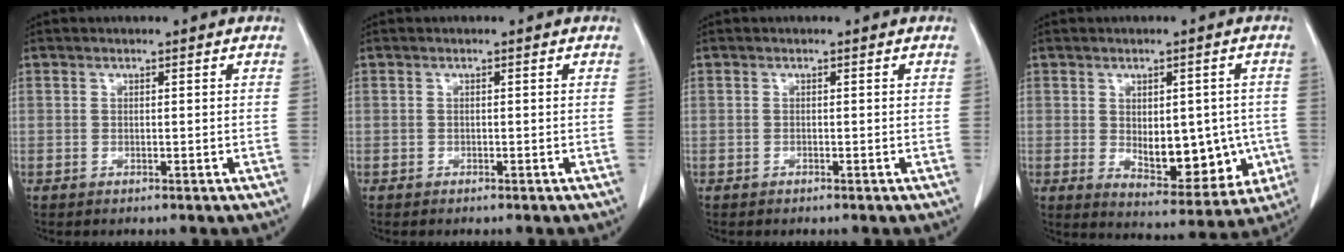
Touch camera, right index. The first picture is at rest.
{"total": 0.0}
{"total": 0.0}
{"total": 12.2, "force": [-1.5, 6.5, 10.1], "torque": [-0.131, 0.004, 0.004]}